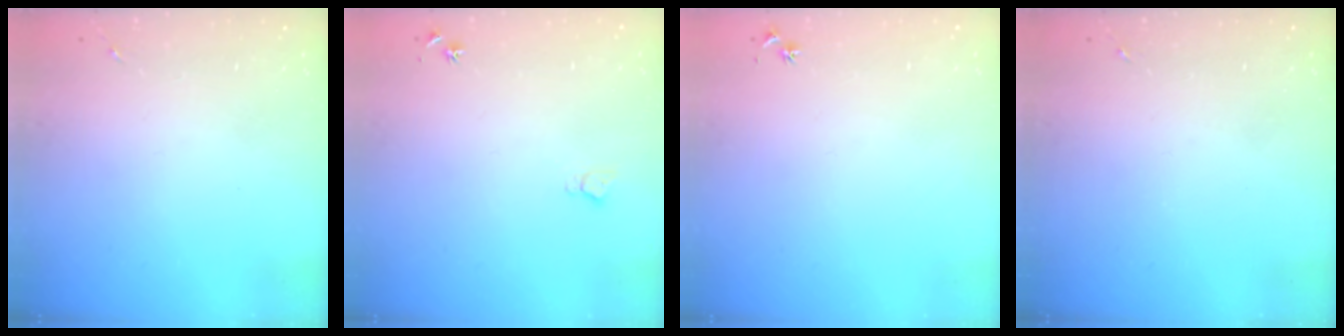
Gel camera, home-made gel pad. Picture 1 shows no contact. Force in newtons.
{"total": 3.9, "press": 3.9, "slide": 0.4}
{"total": 3.0, "press": 2.9, "slide": 0.3}
{"total": 0.0}